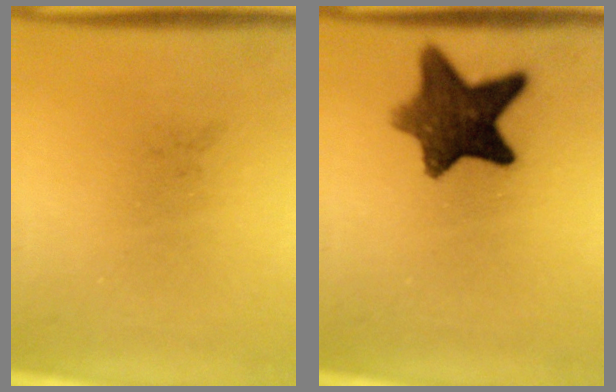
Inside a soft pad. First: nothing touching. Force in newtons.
{"total": 10.4}